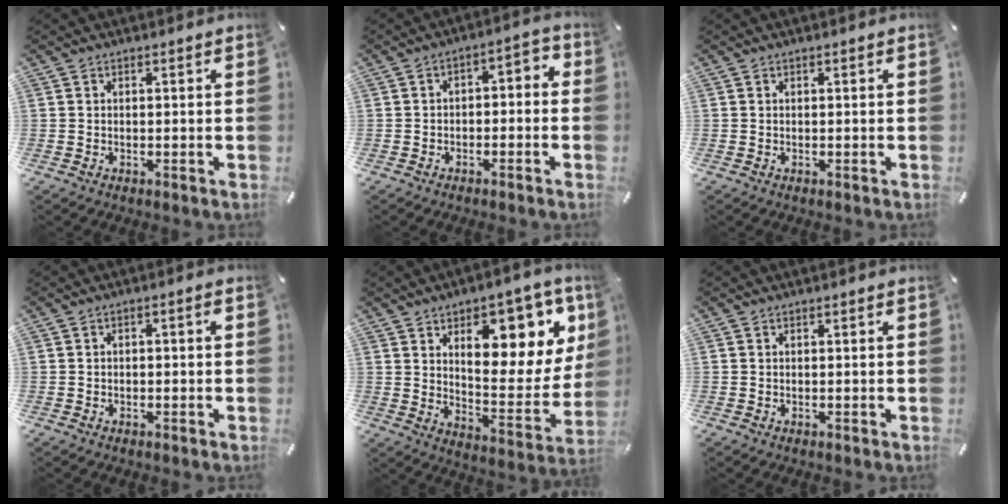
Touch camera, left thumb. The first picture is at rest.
{"total": 4.0, "force": [-2.8, 2.1, 1.9], "torque": [-0.038, 0.020, -0.059]}
{"total": 0.0}
{"total": 1.6, "force": [-0.4, 0.6, 1.4], "torque": [-0.025, 0.004, -0.009]}
{"total": 18.0, "force": [9.4, 9.0, 12.5], "torque": [-0.153, -0.069, 0.154]}
{"total": 0.0}